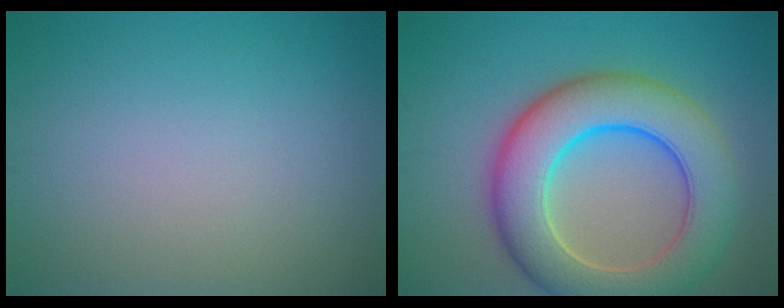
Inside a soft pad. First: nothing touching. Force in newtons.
{"total": 10.3, "press": 10.3, "slide": 0.5}